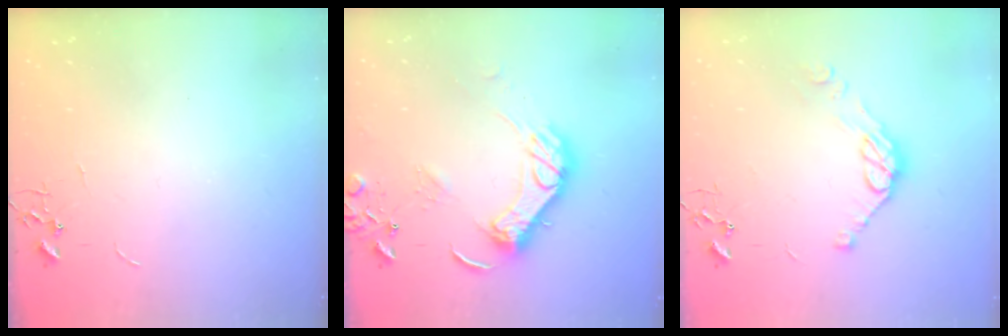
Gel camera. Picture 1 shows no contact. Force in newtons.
{"total": 14.6, "press": 14.6, "slide": 1.1}
{"total": 9.6, "press": 9.5, "slide": 1.0}